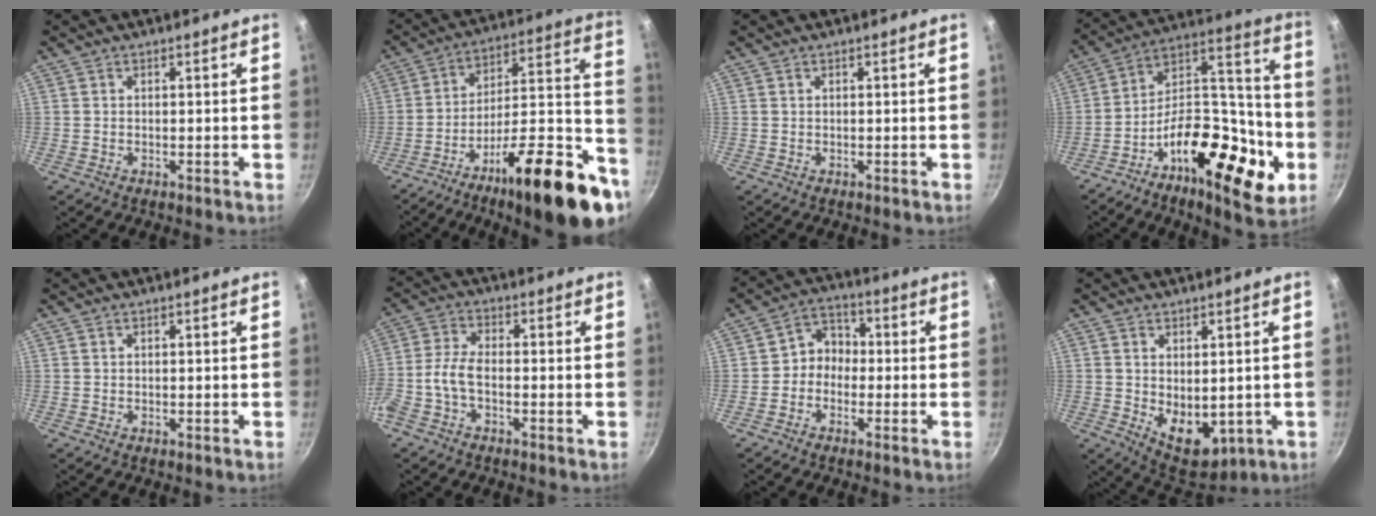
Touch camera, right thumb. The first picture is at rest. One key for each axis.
{"total": 27.9, "fx": -13.3, "fy": 7.6, "fz": 23.3, "tx": -0.270, "ty": 0.076, "tz": -0.208}
{"total": 0.0}
{"total": 25.9, "fx": -9.9, "fy": 11.5, "fz": 21.0, "tx": -0.274, "ty": 0.055, "tz": -0.162}
{"total": 0.0}
{"total": 5.1, "fx": -2.3, "fy": 2.2, "fz": 4.0, "tx": -0.097, "ty": 0.025, "tz": -0.059}
{"total": 5.2, "fx": -1.3, "fy": 4.5, "fz": 2.4, "tx": -0.010, "ty": 0.027, "tz": -0.038}
{"total": 9.0, "fx": -0.2, "fy": 5.7, "fz": 7.0, "tx": -0.081, "ty": -0.021, "tz": 0.018}